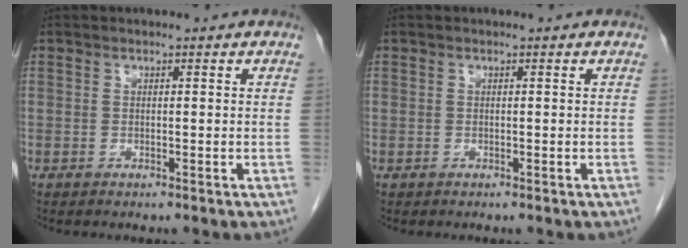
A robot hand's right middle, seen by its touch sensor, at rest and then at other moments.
{"total": 0.0}